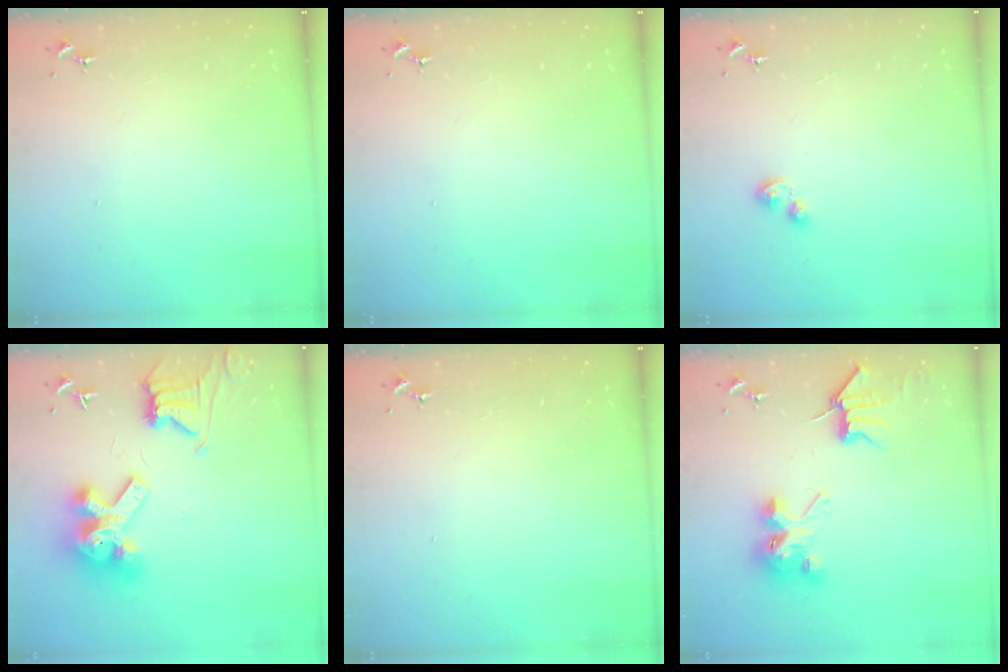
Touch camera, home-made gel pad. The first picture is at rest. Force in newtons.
{"total": 0.0}
{"total": 2.8, "press": 2.8, "slide": 0.5}
{"total": 16.2, "press": 16.2, "slide": 1.7}
{"total": 0.0}
{"total": 8.1, "press": 8.1, "slide": 0.4}